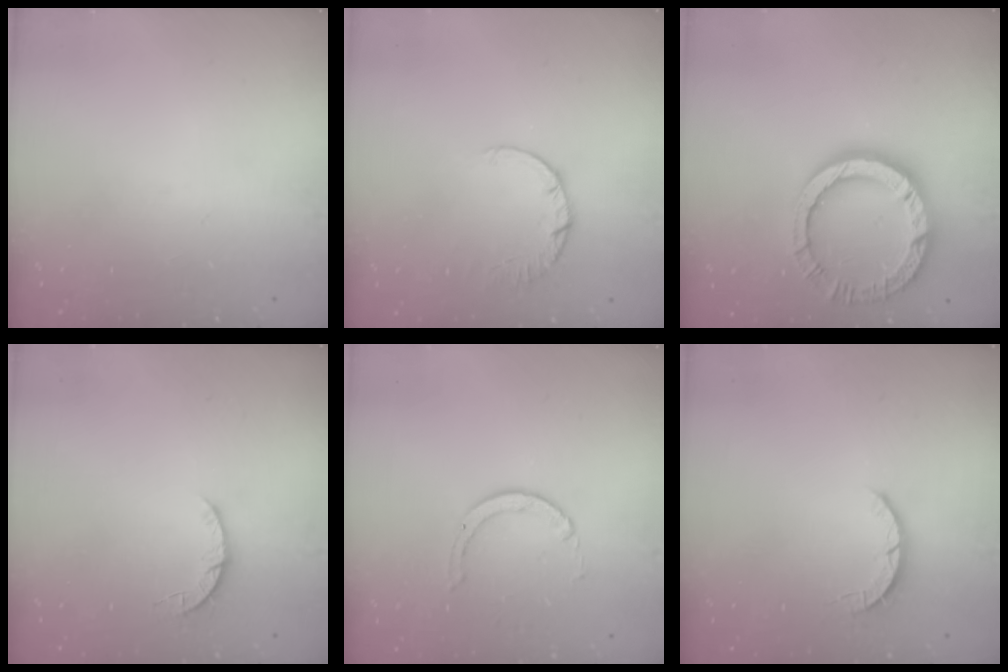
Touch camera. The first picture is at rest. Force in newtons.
{"total": 2.4, "press": 2.4, "slide": 0.2}
{"total": 15.0, "press": 14.9, "slide": 1.9}
{"total": 3.3, "press": 3.2, "slide": 0.5}
{"total": 1.5, "press": 1.5, "slide": 0.2}
{"total": 2.5, "press": 2.4, "slide": 0.4}